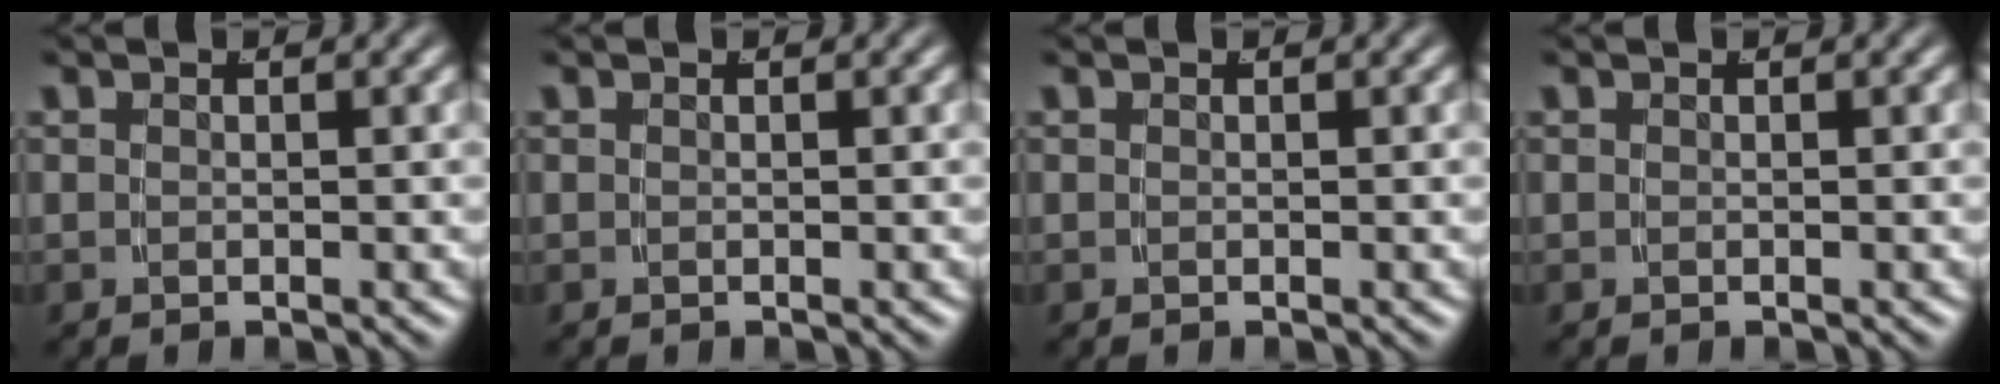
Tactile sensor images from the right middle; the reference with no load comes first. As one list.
[{"total": 0.0}, {"total": 0.0}, {"total": 0.0}]